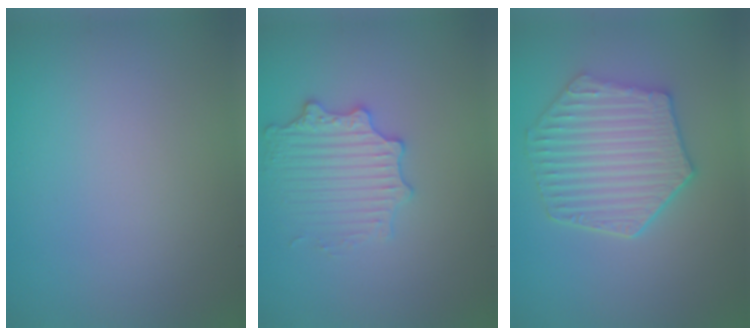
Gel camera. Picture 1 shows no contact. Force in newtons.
{"total": 3.1, "press": 3.0, "slide": 0.7}
{"total": 6.3, "press": 5.1, "slide": 3.8}